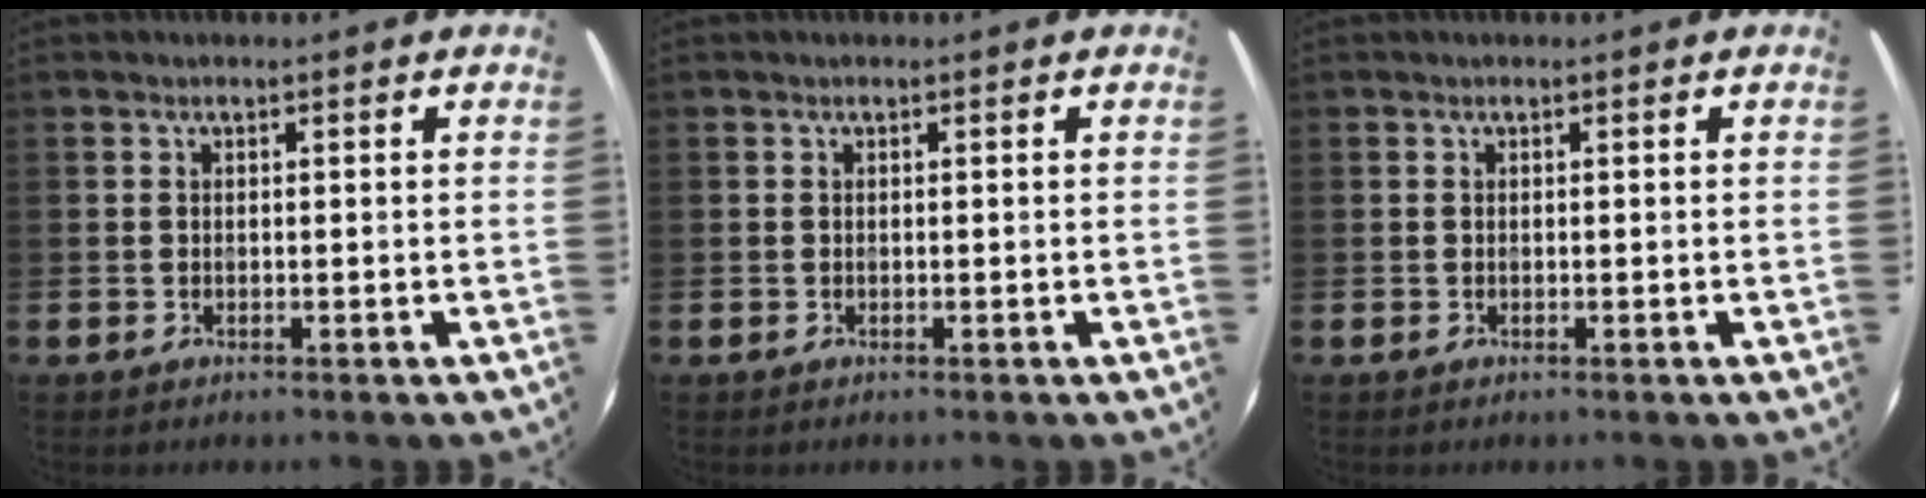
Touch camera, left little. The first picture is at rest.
{"total": 0.0}
{"total": 0.0}